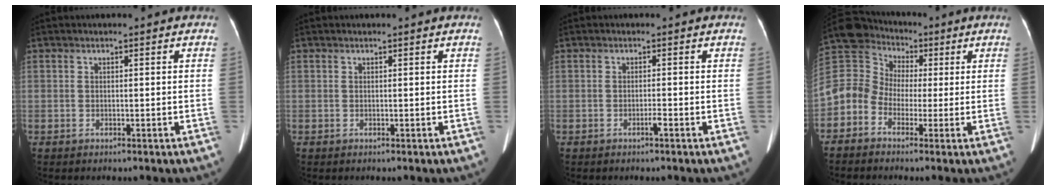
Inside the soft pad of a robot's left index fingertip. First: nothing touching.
{"total": 0.0}
{"total": 0.9, "force": [-0.7, -0.2, 0.5], "torque": [-0.011, -0.004, -0.012]}
{"total": 9.5, "force": [-1.1, 9.0, 2.9], "torque": [-0.091, 0.057, -0.023]}